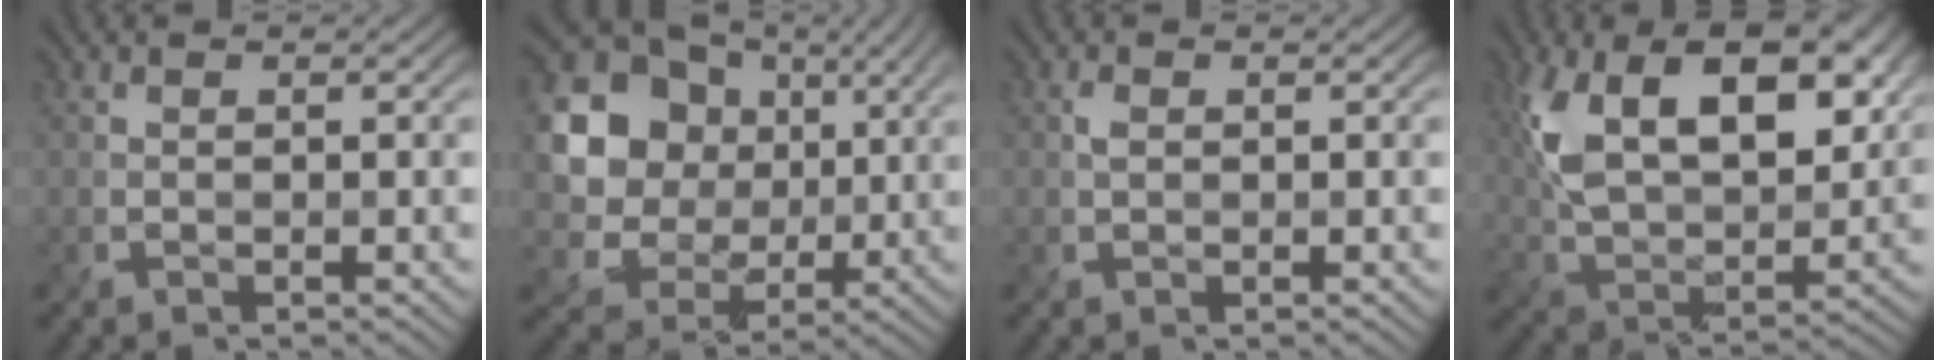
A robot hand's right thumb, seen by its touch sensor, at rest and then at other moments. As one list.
[{"total": 13.7, "force": [3.5, 11.3, 6.9], "torque": [-0.195, 0.019, 0.072]}, {"total": 0.9, "force": [0.1, 0.7, 0.6], "torque": [-0.019, -0.001, 0.003]}, {"total": 15.6, "force": [5.9, 8.4, 11.7], "torque": [-0.228, 0.001, 0.111]}]